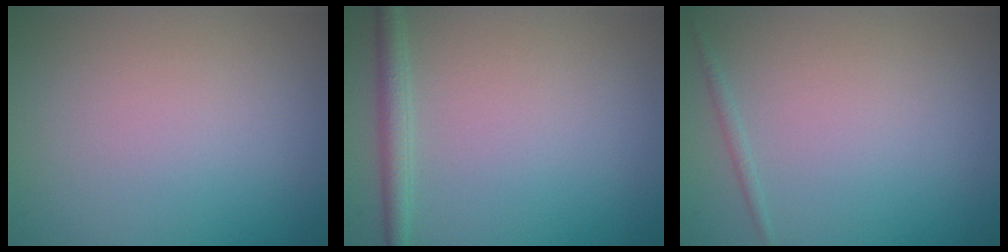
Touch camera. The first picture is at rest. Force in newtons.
{"total": 2.0, "press": 2.0, "slide": 0.1}
{"total": 0.6, "press": 0.6, "slide": 0.0}